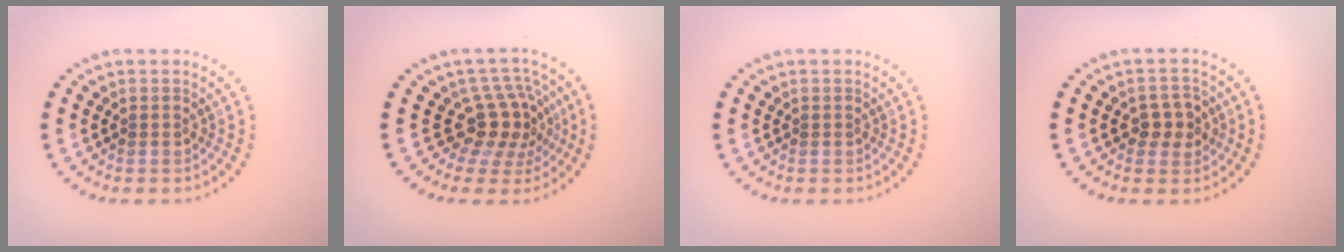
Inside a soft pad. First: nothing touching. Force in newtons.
{"total": 4.1, "press": 3.0, "slide": 2.7}
{"total": 0.0}
{"total": 2.6, "press": 2.5, "slide": 0.5}